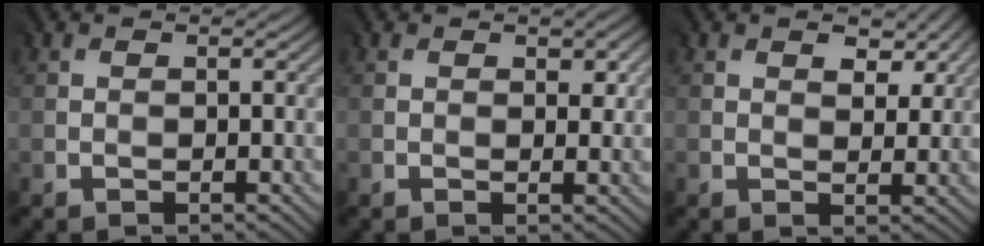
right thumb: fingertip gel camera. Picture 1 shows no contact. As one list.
[{"total": 2.1, "force": [0.7, 1.2, 1.5], "torque": [-0.022, -0.004, 0.015]}, {"total": 3.6, "force": [1.8, 2.0, 2.4], "torque": [-0.033, -0.008, 0.031]}]